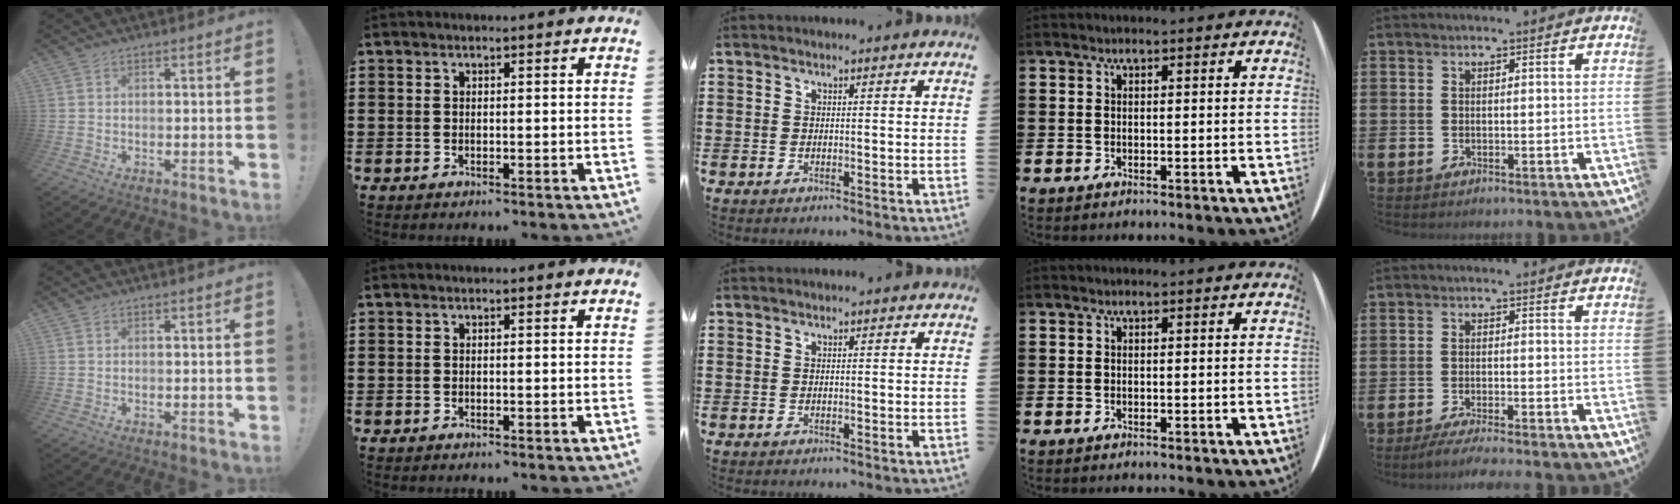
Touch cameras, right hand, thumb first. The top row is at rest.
{"little": {"total": 2.6, "force": [-2.2, -0.2, 1.4], "torque": [-0.020, -0.002, -0.041]}}